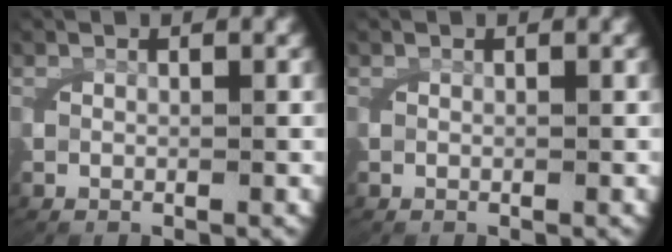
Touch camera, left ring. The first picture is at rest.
{"total": 0.0}